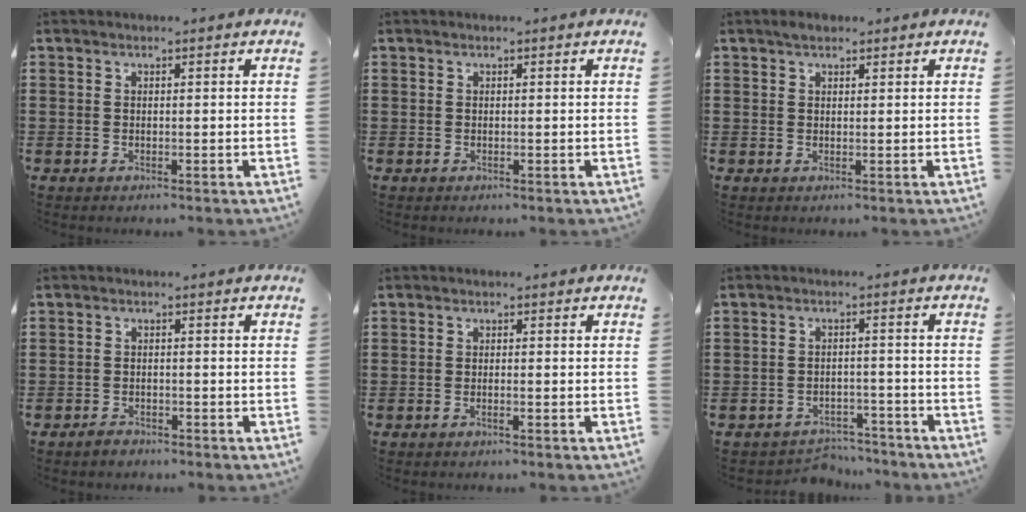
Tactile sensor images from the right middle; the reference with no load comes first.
{"total": 0.0}
{"total": 1.4, "force": [1.1, 0.7, 0.4], "torque": [-0.004, 0.000, 0.018]}
{"total": 1.4, "force": [-1.3, 0.4, 0.2], "torque": [-0.007, 0.000, -0.027]}
{"total": 0.7, "force": [-0.5, 0.0, 0.5], "torque": [-0.010, -0.002, -0.009]}
{"total": 3.7, "force": [-3.6, 0.8, -0.2], "torque": [-0.004, 0.001, -0.077]}